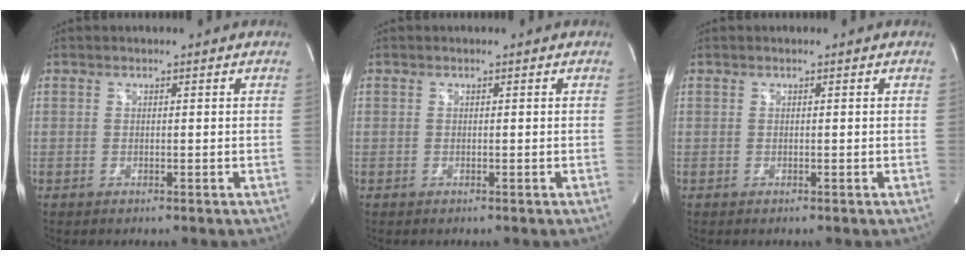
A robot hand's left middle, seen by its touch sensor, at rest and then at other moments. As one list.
[{"total": 0.0}, {"total": 0.0}]